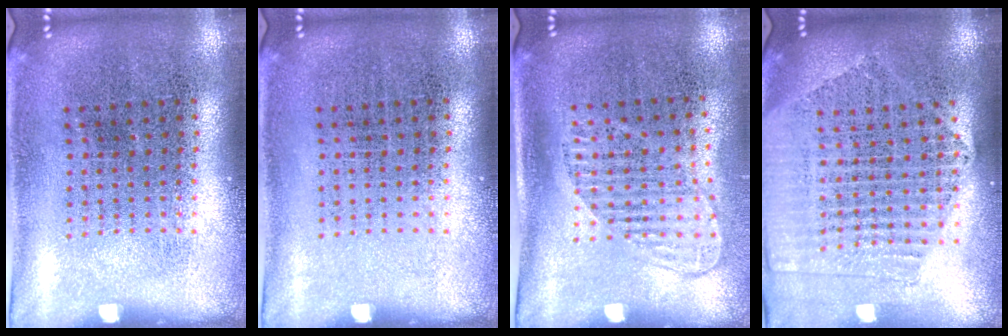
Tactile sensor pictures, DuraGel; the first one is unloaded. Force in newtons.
{"total": 0.0}
{"total": 1.4, "press": 1.2, "slide": 0.7}
{"total": 2.1, "press": 1.9, "slide": 0.9}